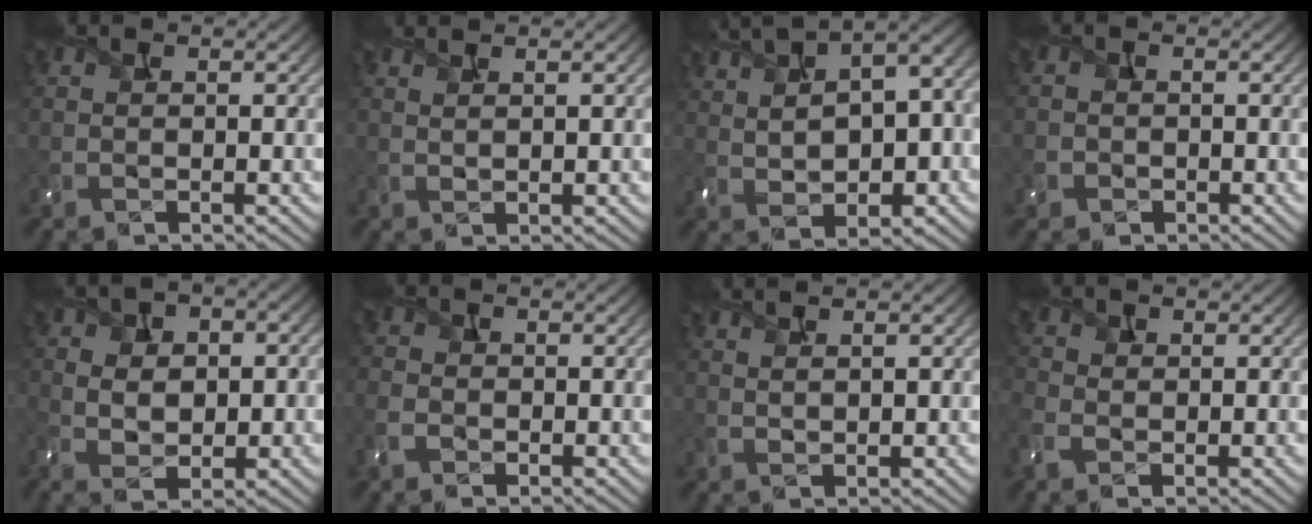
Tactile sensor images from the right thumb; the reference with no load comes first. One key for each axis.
{"total": 1.5, "fx": 1.3, "fy": 0.0, "fz": 0.9, "tx": -0.019, "ty": -0.002, "tz": 0.021}
{"total": 13.8, "fx": 3.3, "fy": 6.9, "fz": 11.6, "tx": -0.202, "ty": 0.018, "tz": 0.064}
{"total": 2.1, "fx": -0.9, "fy": 1.8, "fz": 0.4, "tx": -0.003, "ty": -0.002, "tz": -0.021}
{"total": 6.2, "fx": 0.5, "fy": 4.2, "fz": 4.5, "tx": -0.070, "ty": 0.003, "tz": 0.005}
{"total": 3.4, "fx": -1.4, "fy": 2.3, "fz": 1.9, "tx": -0.054, "ty": -0.006, "tz": -0.037}
{"total": 2.3, "fx": 1.7, "fy": 0.3, "fz": 1.4, "tx": -0.023, "ty": -0.003, "tz": 0.026}
{"total": 3.5, "fx": -0.7, "fy": 2.6, "fz": 2.2, "tx": -0.067, "ty": -0.002, "tz": -0.023}